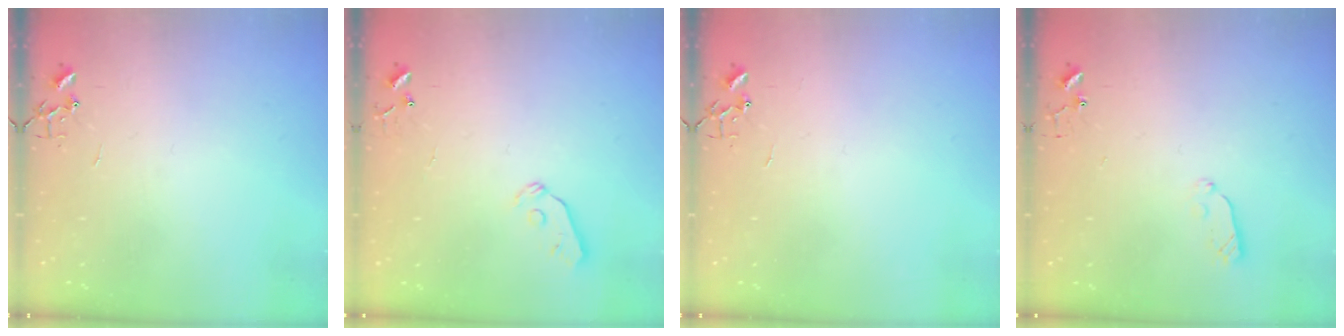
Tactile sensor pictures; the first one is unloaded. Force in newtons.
{"total": 5.9, "press": 5.8, "slide": 0.7}
{"total": 0.0}
{"total": 4.5, "press": 4.5, "slide": 0.4}